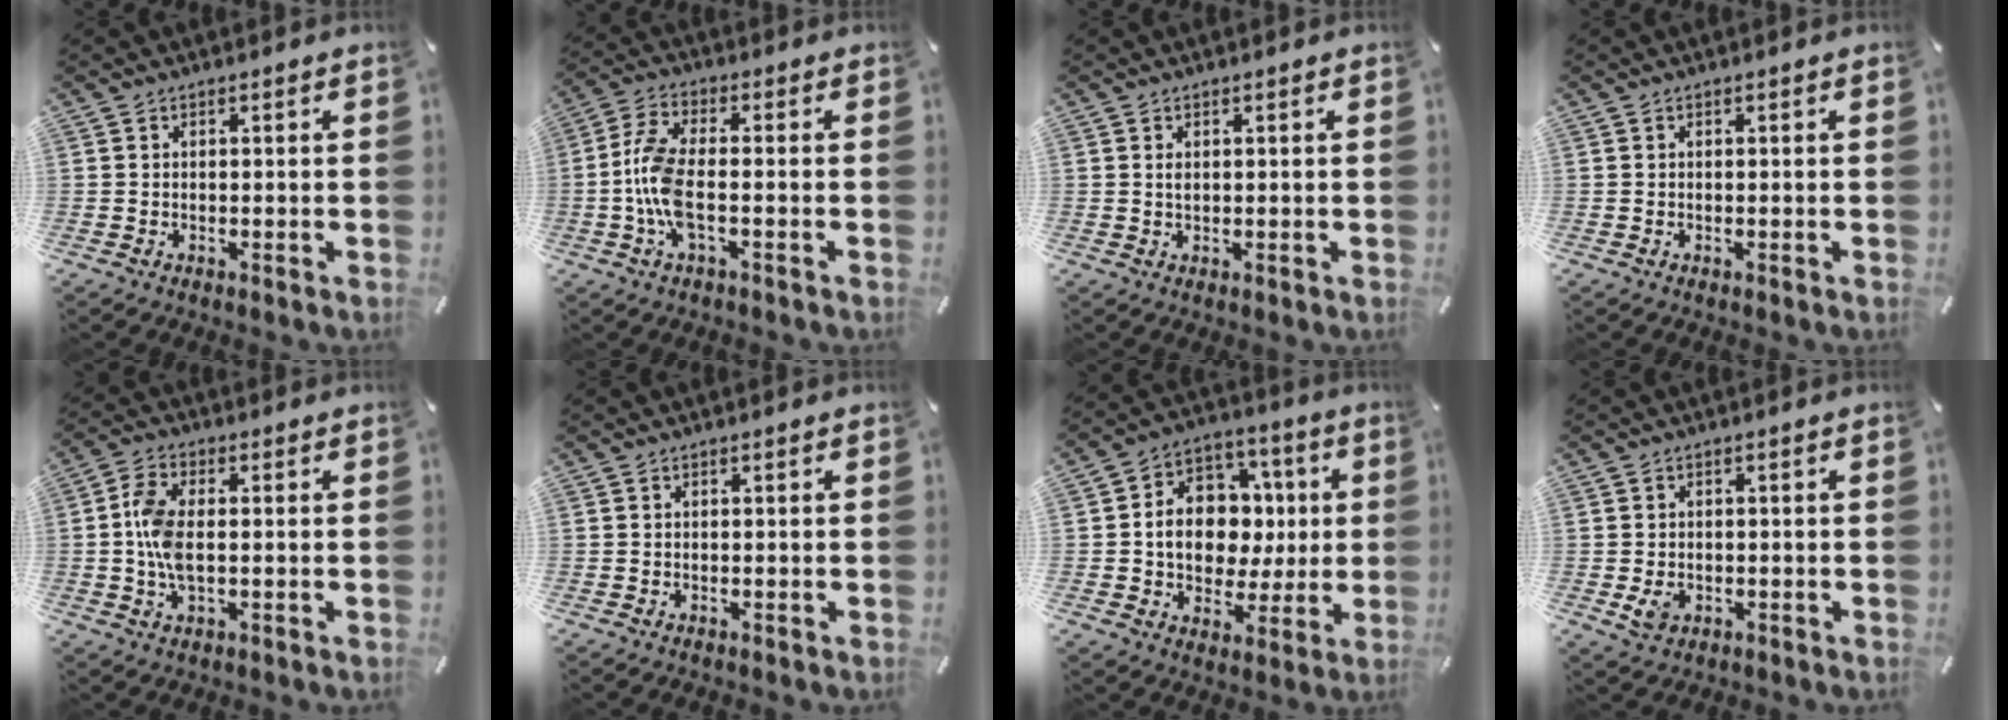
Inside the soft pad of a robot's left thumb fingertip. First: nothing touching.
{"total": 8.7, "force": [-1.7, 3.2, 7.9], "torque": [-0.171, -0.009, -0.032]}
{"total": 0.9, "force": [0.3, 0.4, 0.8], "torque": [-0.017, 0.001, 0.005]}
{"total": 0.0}
{"total": 7.5, "force": [-0.1, 3.8, 6.5], "torque": [-0.151, -0.001, -0.007]}
{"total": 0.0}
{"total": 12.9, "force": [-0.1, 11.0, 6.8], "torque": [-0.127, 0.009, 0.007]}
{"total": 3.2, "force": [-0.8, 2.6, 1.8], "torque": [-0.028, -0.002, -0.015]}